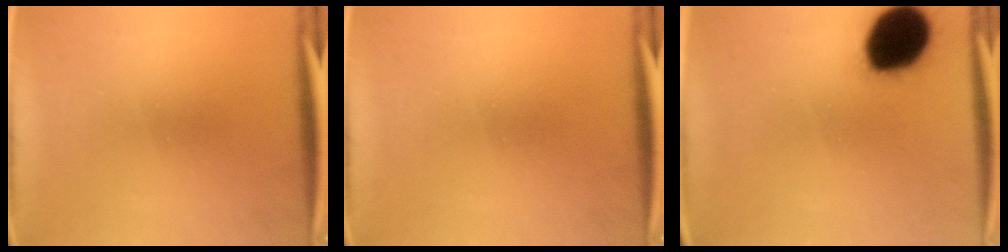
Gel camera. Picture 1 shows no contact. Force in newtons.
{"total": 0.0}
{"total": 17.8}